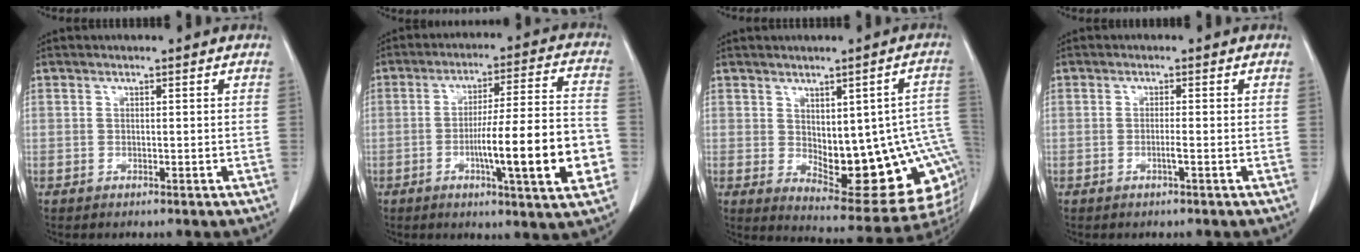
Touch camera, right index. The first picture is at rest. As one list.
[{"total": 16.5, "force": [-4.3, 0.9, 15.9], "torque": [-0.223, 0.004, -0.064]}, {"total": 19.0, "force": [-1.2, 6.7, 17.7], "torque": [-0.164, 0.010, 0.011]}, {"total": 1.2, "force": [-0.5, -0.2, 1.1], "torque": [-0.022, -0.001, -0.010]}]